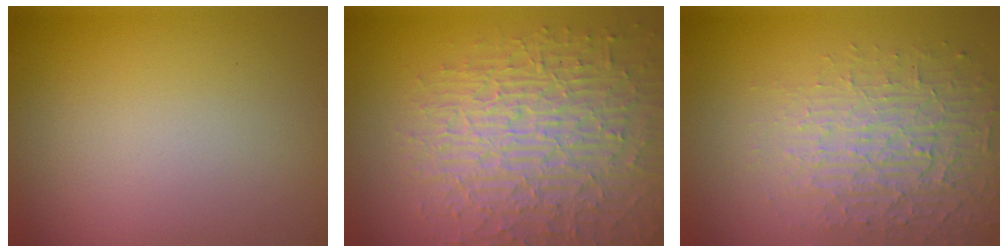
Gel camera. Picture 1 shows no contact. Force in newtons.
{"total": 9.0, "press": 6.2, "slide": 6.5}
{"total": 3.7, "press": 3.3, "slide": 1.6}